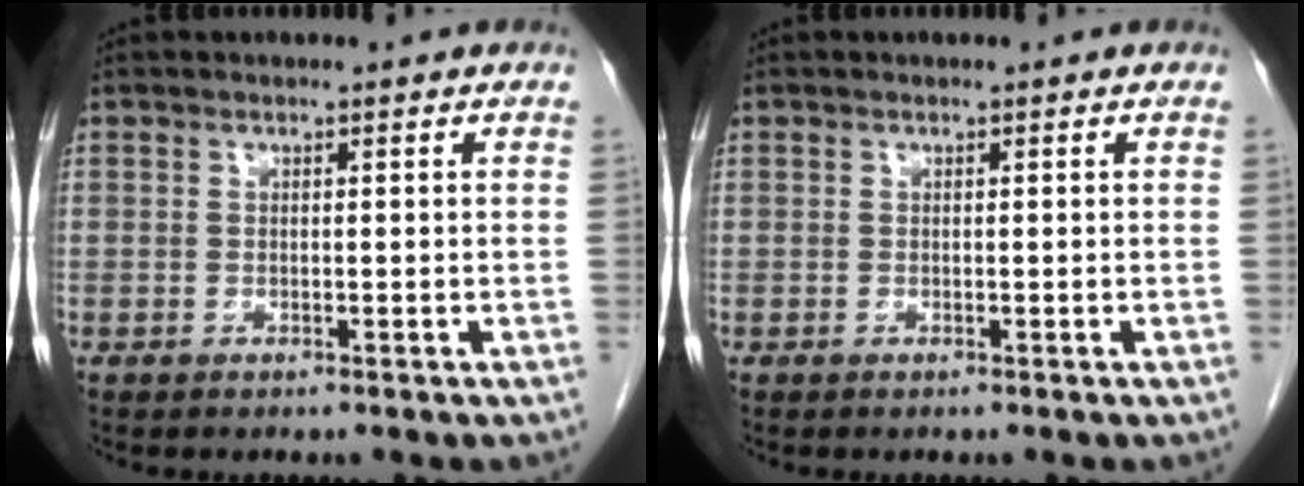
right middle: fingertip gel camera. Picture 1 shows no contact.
{"total": 0.0}